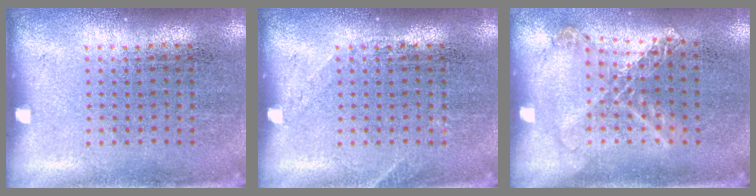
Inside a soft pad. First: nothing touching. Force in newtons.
{"total": 0.9, "press": 0.9, "slide": 0.2}
{"total": 1.2, "press": 1.1, "slide": 0.2}